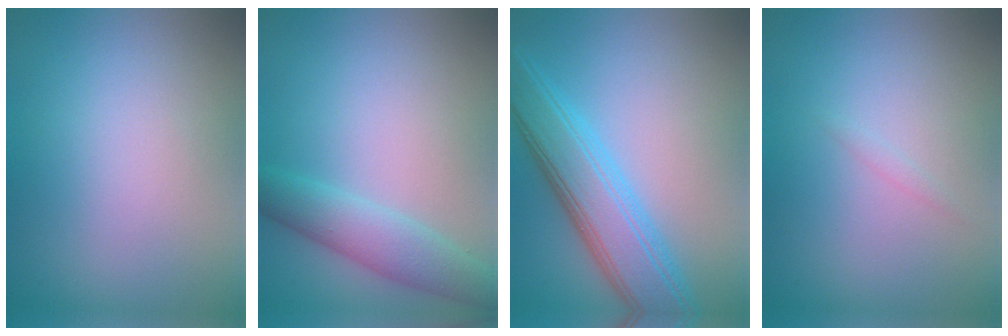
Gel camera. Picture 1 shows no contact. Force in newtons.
{"total": 4.0, "press": 4.0, "slide": 0.2}
{"total": 7.0, "press": 7.0, "slide": 0.1}
{"total": 0.5, "press": 0.5, "slide": 0.0}